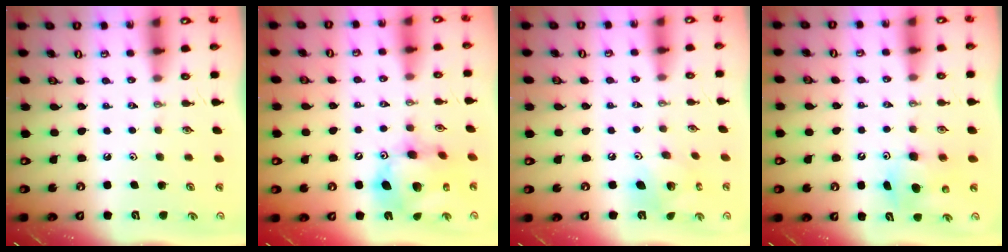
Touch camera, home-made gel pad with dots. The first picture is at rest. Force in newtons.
{"total": 15.2, "press": 15.1, "slide": 1.5}
{"total": 10.4, "press": 10.4, "slide": 0.8}
{"total": 8.1, "press": 8.0, "slide": 0.8}